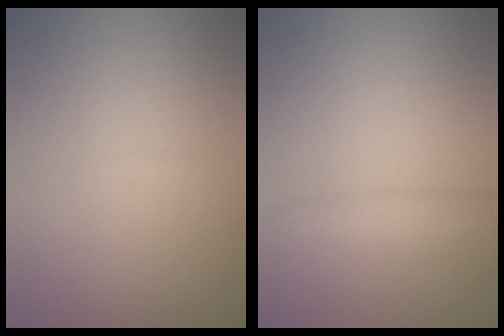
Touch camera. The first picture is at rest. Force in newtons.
{"total": 1.4, "press": 1.4, "slide": 0.0}